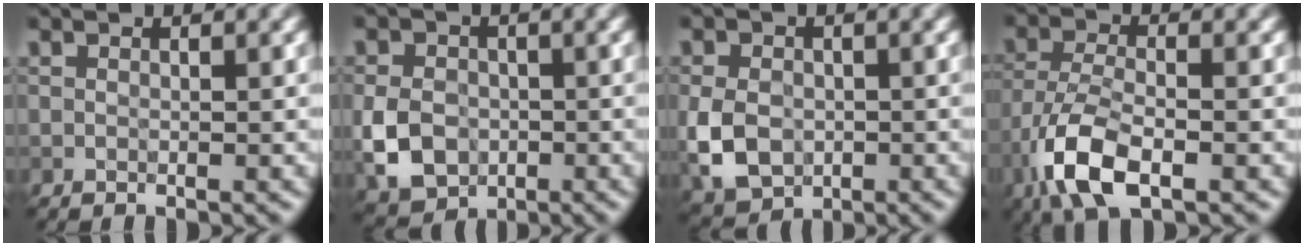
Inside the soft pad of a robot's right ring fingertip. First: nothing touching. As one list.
[{"total": 5.2, "force": [-1.3, 4.1, 2.9], "torque": [-0.065, -0.005, -0.032]}, {"total": 5.7, "force": [-1.2, 4.3, 3.4], "torque": [-0.085, -0.012, -0.026]}, {"total": 7.0, "force": [-3.5, 2.9, 5.3], "torque": [-0.114, -0.005, -0.078]}]